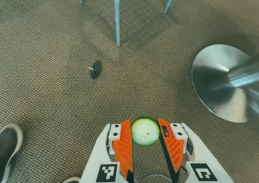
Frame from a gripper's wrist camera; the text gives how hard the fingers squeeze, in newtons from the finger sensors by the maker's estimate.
{"total": 7.4, "left": 7.4, "right": 7.4}